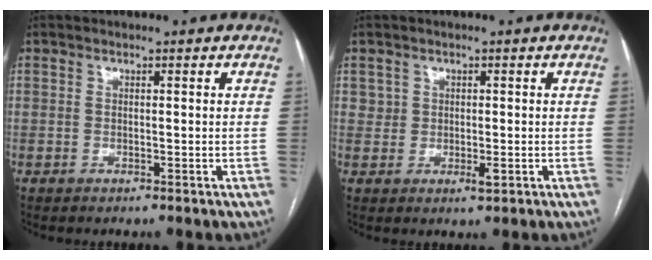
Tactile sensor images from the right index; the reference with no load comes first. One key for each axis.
{"total": 2.0, "fx": 0.2, "fy": 1.6, "fz": 1.2, "tx": -0.015, "ty": -0.002, "tz": 0.004}